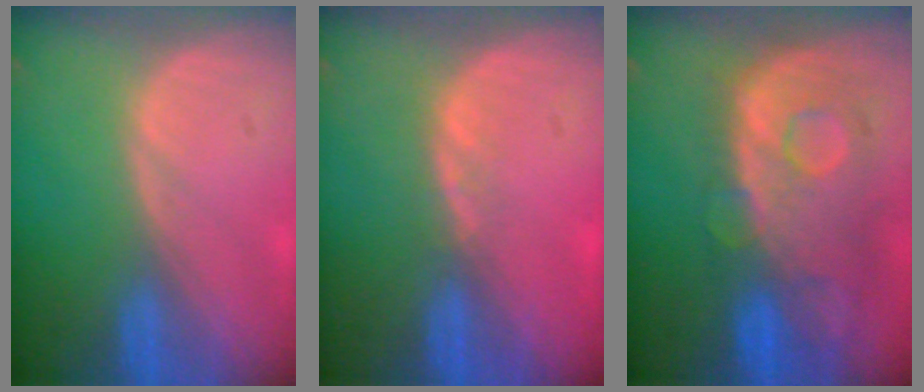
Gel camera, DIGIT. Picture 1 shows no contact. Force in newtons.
{"total": 1.5, "press": 1.2, "slide": 0.8}
{"total": 11.2, "press": 9.7, "slide": 5.5}